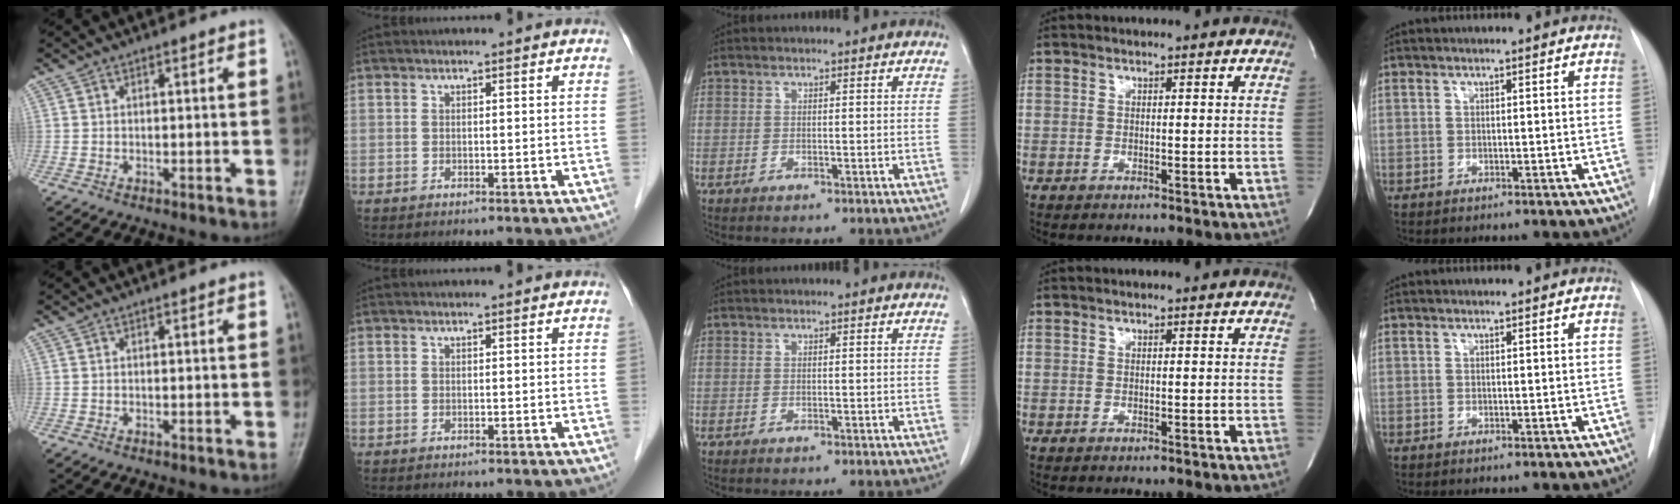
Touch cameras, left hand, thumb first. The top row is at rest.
{}